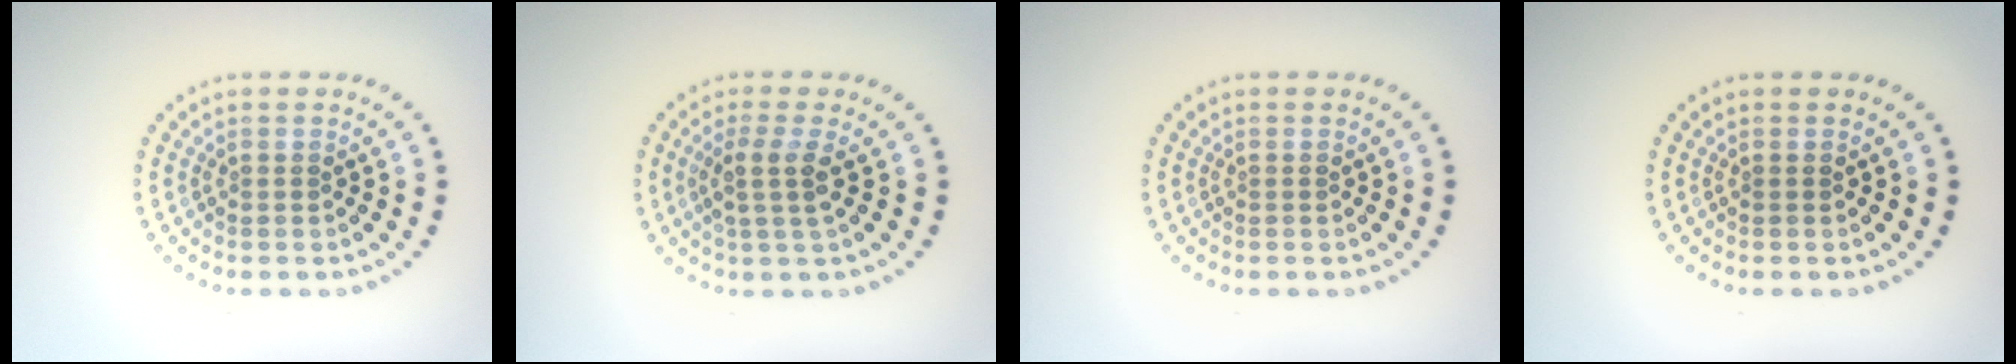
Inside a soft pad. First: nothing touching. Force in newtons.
{"total": 2.5, "press": 2.0, "slide": 1.6}
{"total": 0.0}
{"total": 0.0}